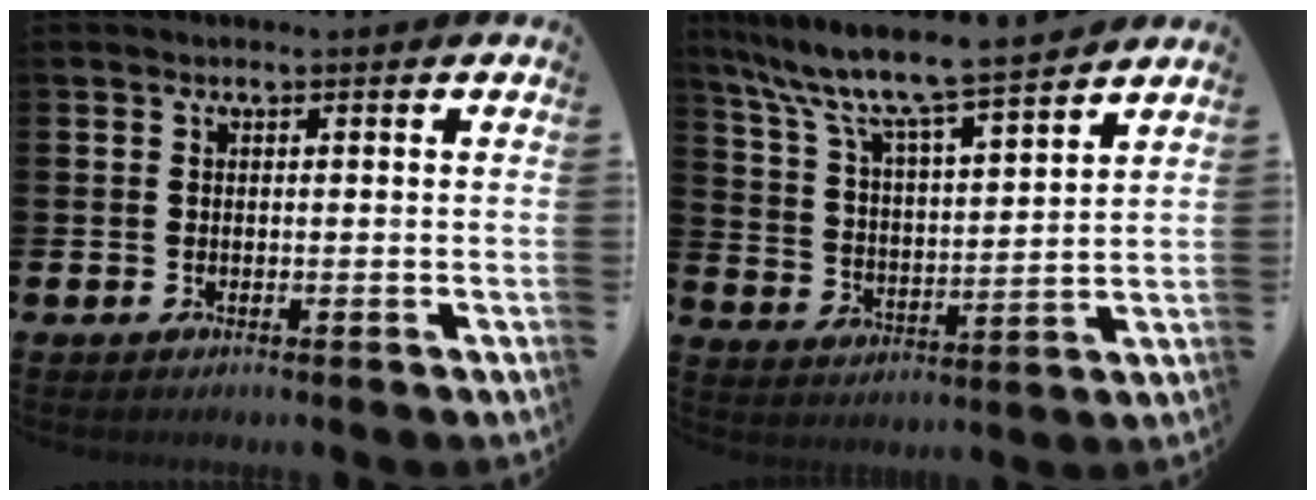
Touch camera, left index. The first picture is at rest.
{"total": 9.2, "force": [8.4, 0.7, 3.7], "torque": [-0.109, -0.059, 0.140]}